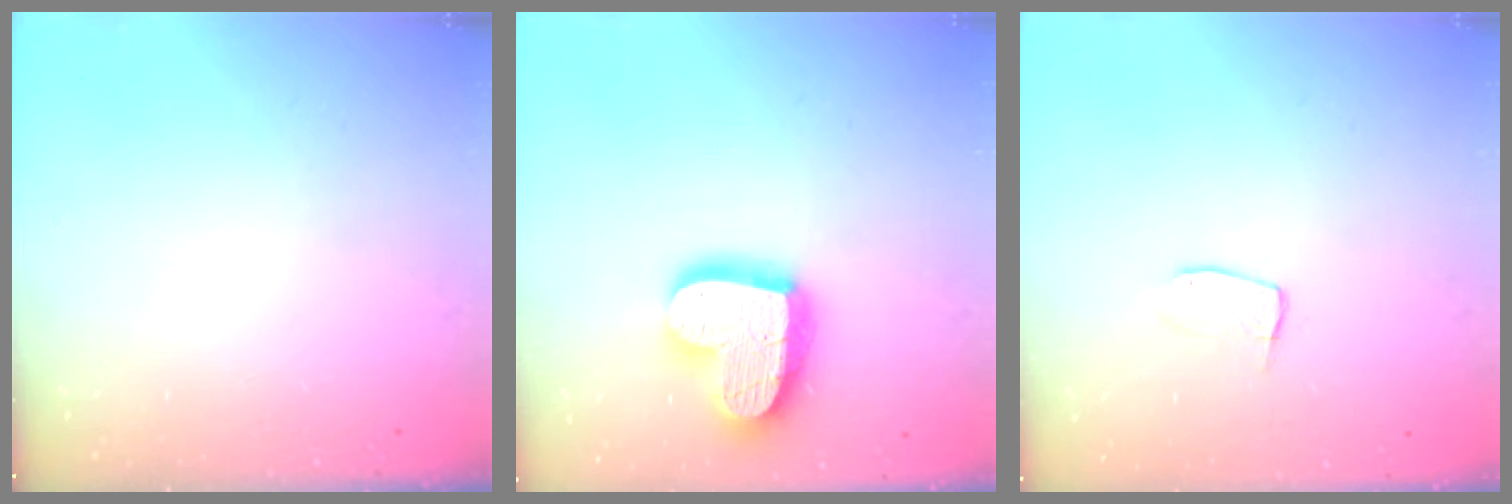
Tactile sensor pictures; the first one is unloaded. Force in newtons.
{"total": 19.6, "press": 19.5, "slide": 1.4}
{"total": 5.9, "press": 5.9, "slide": 0.3}